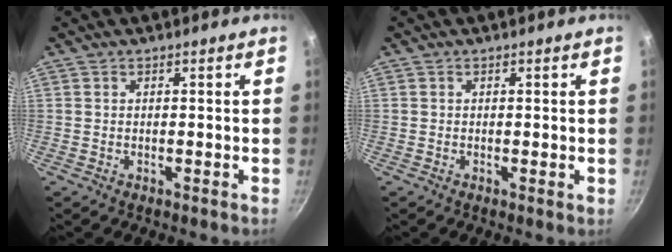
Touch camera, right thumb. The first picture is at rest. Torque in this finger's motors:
{"motor_torque": [-0.27, 0.18, -0.31, 0.07, -0.01]}